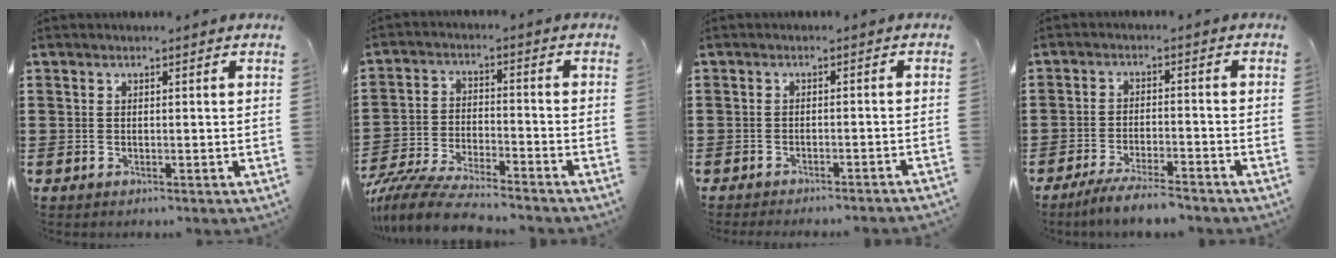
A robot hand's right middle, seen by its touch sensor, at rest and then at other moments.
{"total": 7.7, "force": [-7.2, 0.6, 2.6], "torque": [-0.060, 0.001, -0.142]}
{"total": 1.6, "force": [-1.6, -0.3, 0.3], "torque": [-0.006, 0.004, -0.032]}
{"total": 4.6, "force": [-4.2, 0.2, 2.0], "torque": [-0.039, -0.005, -0.080]}